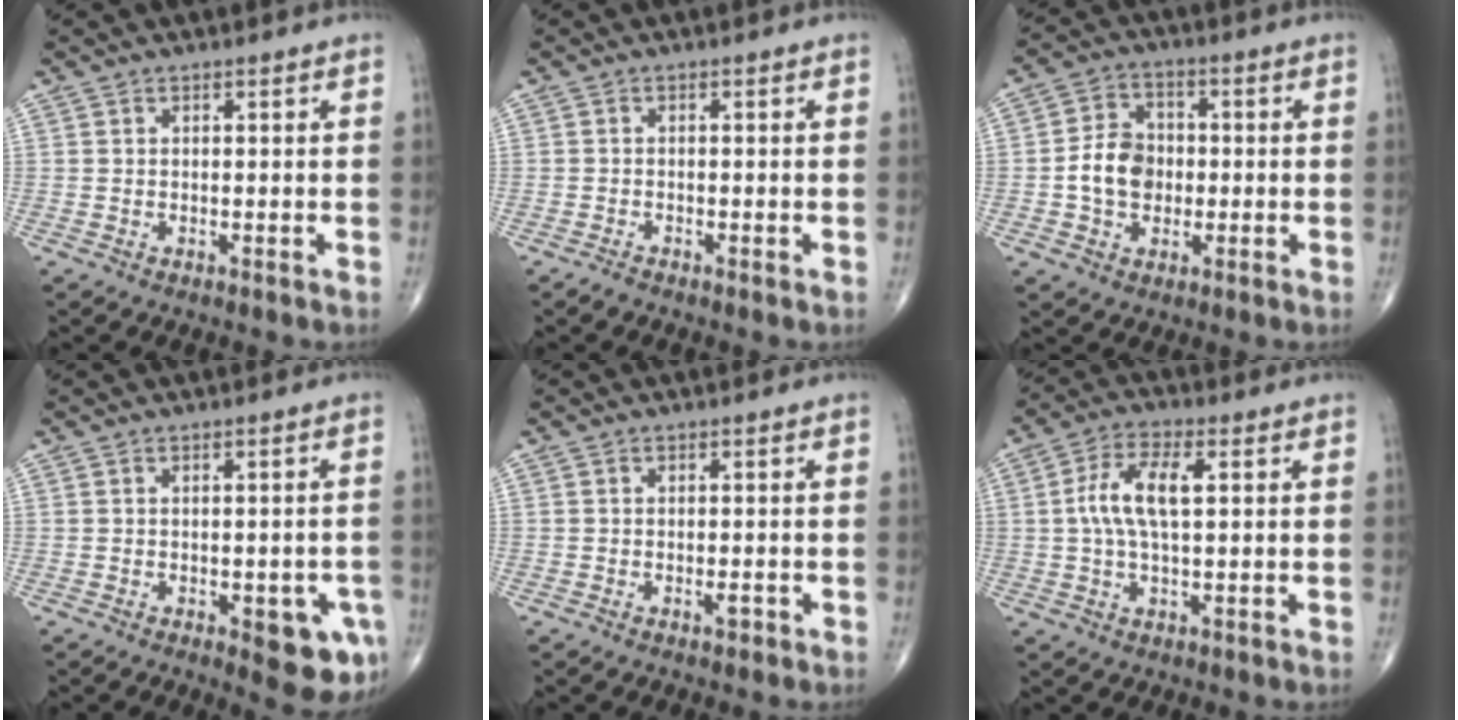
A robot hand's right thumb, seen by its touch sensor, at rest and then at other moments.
{"total": 1.0, "force": [-0.8, 0.2, 0.4], "torque": [-0.007, -0.002, -0.019]}
{"total": 8.4, "force": [-1.0, 6.6, 5.1], "torque": [-0.065, 0.019, -0.024]}
{"total": 8.4, "force": [-3.2, 3.3, 7.1], "torque": [-0.060, 0.002, -0.032]}
{"total": 1.4, "force": [-0.8, 0.6, 1.0], "torque": [-0.011, 0.001, -0.013]}
{"total": 8.8, "force": [1.1, 3.9, 7.8], "torque": [-0.157, 0.015, 0.017]}